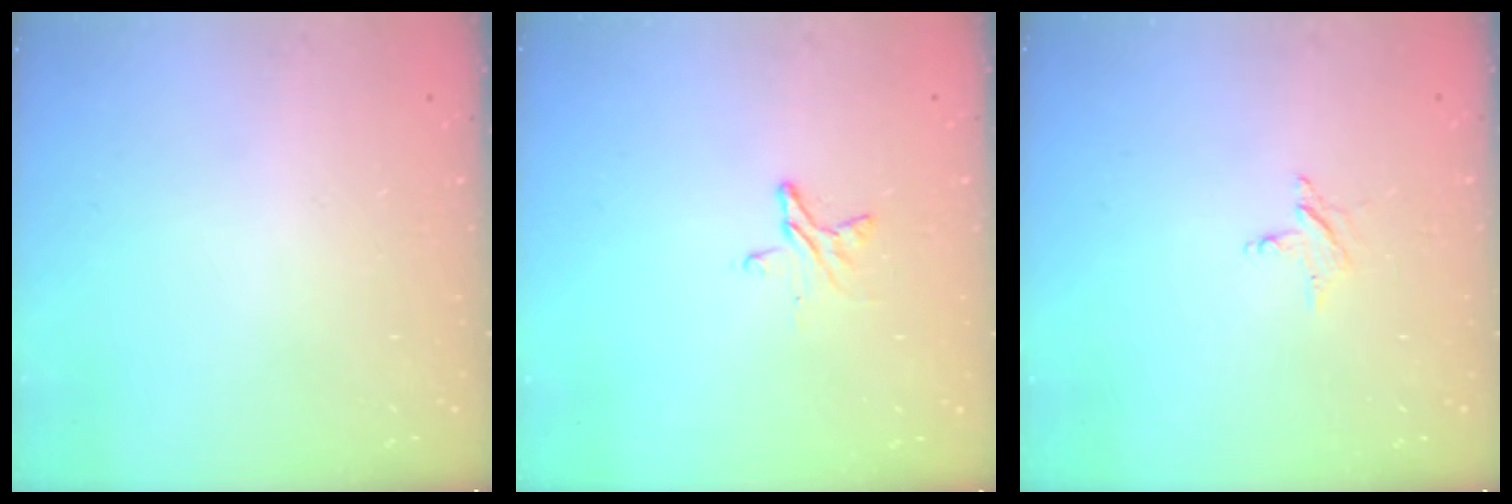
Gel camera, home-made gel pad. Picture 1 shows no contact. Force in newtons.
{"total": 4.9, "press": 4.9, "slide": 0.3}
{"total": 2.4, "press": 2.4, "slide": 0.2}